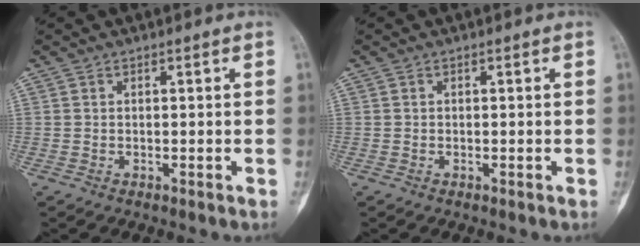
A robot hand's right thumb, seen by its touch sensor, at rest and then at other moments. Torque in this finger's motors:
{"motor_torque": [0.02, -0.01, 0.03, -0.22, -0.06]}